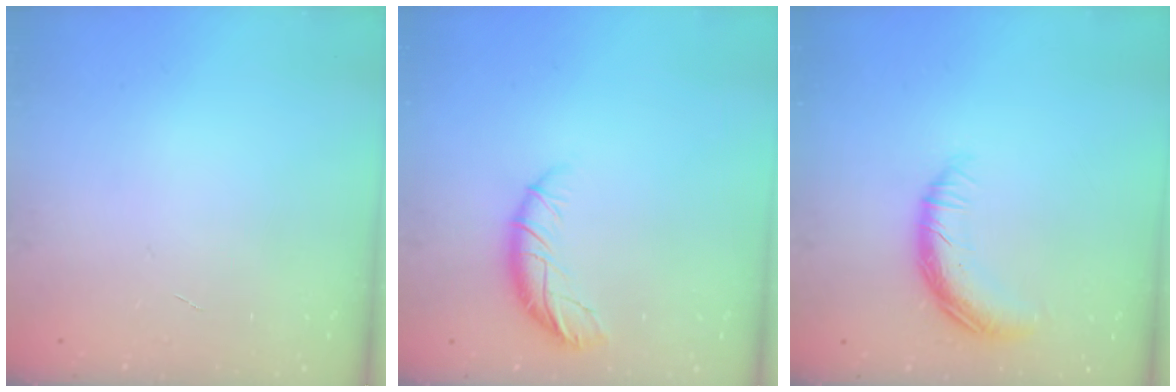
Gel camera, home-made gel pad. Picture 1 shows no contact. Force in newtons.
{"total": 8.3, "press": 8.2, "slide": 1.5}
{"total": 11.2, "press": 11.1, "slide": 0.7}